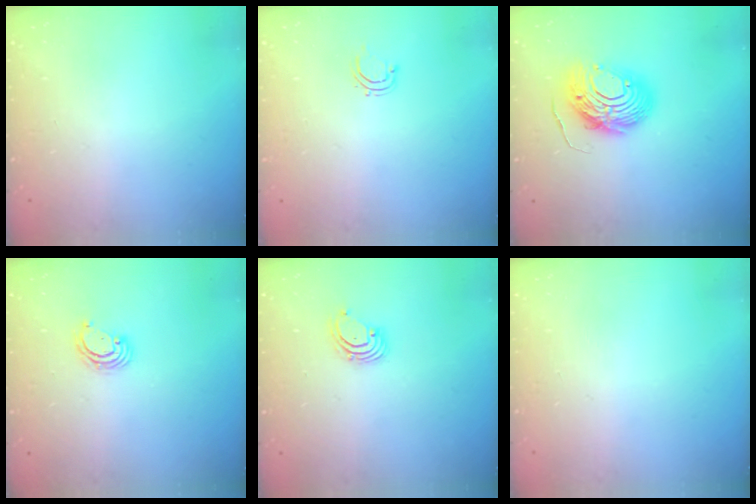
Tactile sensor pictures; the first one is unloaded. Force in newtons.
{"total": 2.8, "press": 2.8, "slide": 0.5}
{"total": 12.0, "press": 11.9, "slide": 1.3}
{"total": 3.8, "press": 3.8, "slide": 0.2}
{"total": 1.8, "press": 1.8, "slide": 0.2}
{"total": 0.0}